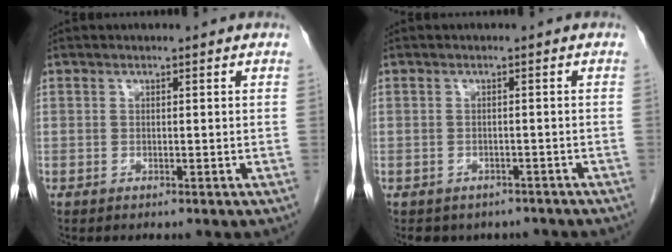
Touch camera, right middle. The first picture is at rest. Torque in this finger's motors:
{"motor_torque": [0.57, -0.50, 0.02, 0.01]}